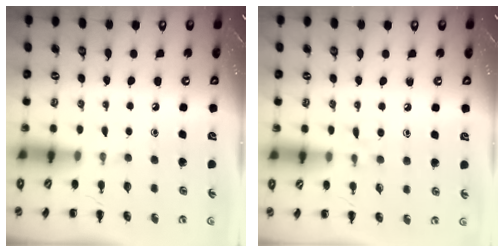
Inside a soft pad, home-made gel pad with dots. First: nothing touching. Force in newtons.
{"total": 4.1, "press": 3.9, "slide": 1.5}